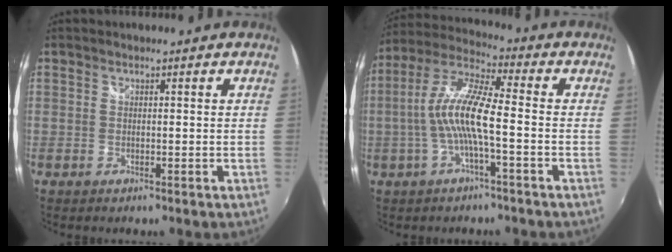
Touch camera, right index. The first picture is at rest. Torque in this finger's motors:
{"motor_torque": [1.19, -0.55, 0.93, 0.21]}